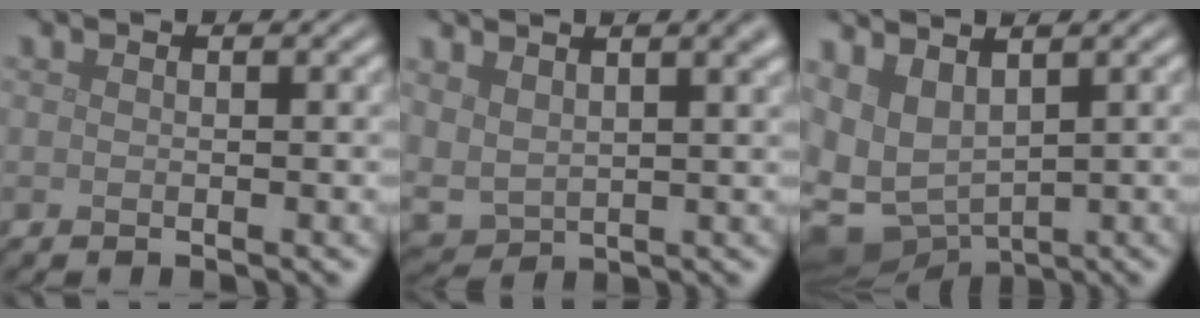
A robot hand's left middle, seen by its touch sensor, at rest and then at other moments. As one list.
[{"total": 6.3, "force": [3.4, 3.2, 4.2], "torque": [-0.089, 0.006, 0.069]}, {"total": 6.3, "force": [0.0, 4.5, 4.4], "torque": [-0.095, -0.017, 0.024]}]